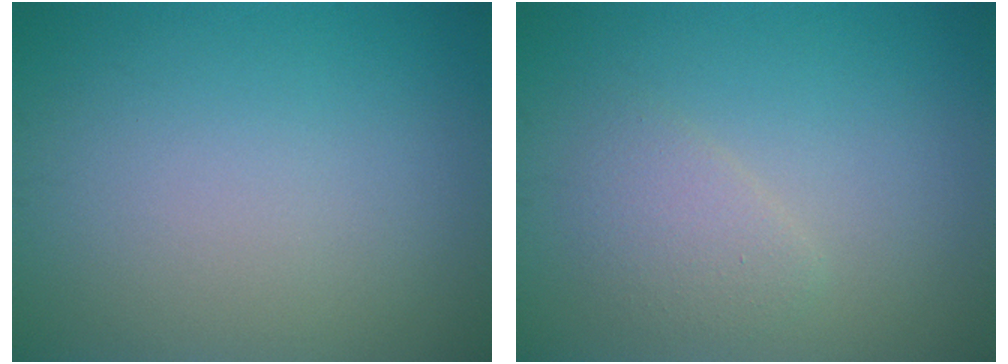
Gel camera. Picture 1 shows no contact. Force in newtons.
{"total": 1.9, "press": 1.9, "slide": 0.1}